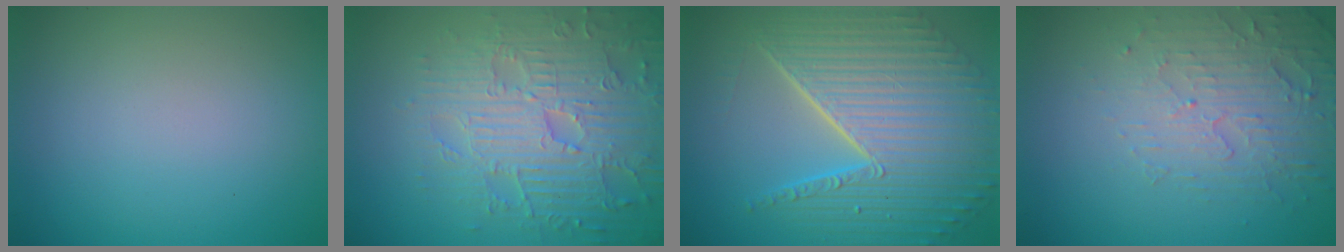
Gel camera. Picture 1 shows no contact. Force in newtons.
{"total": 7.4, "press": 5.8, "slide": 4.5}
{"total": 10.6, "press": 6.9, "slide": 8.1}
{"total": 5.0, "press": 3.3, "slide": 3.8}